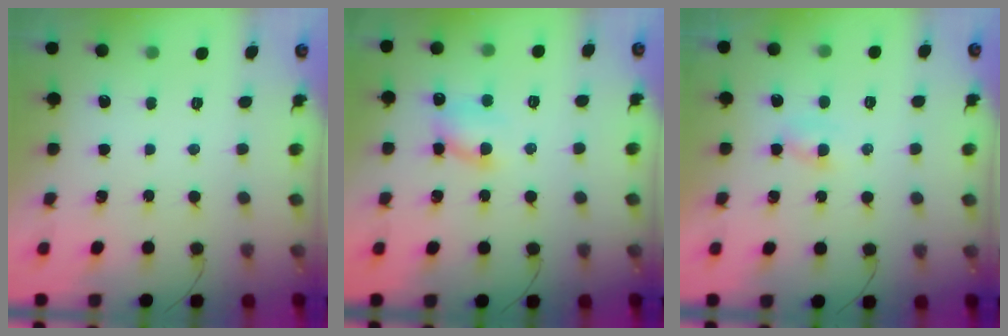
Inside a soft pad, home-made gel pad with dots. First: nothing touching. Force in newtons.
{"total": 7.6, "press": 7.5, "slide": 0.6}
{"total": 1.6, "press": 1.4, "slide": 0.7}